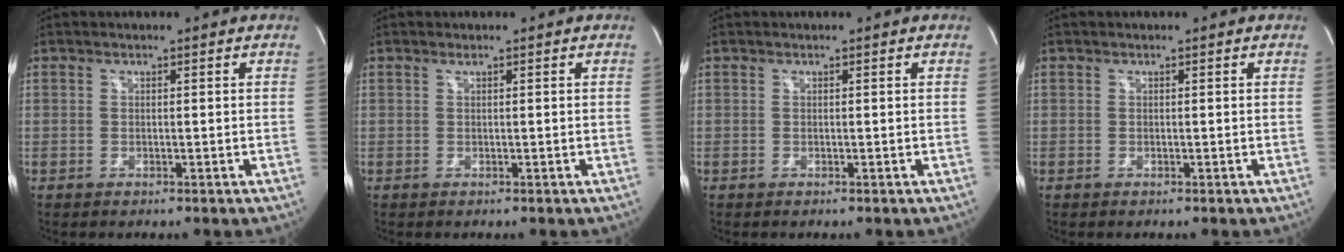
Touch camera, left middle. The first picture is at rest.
{"total": 0.0}
{"total": 0.0}
{"total": 0.0}